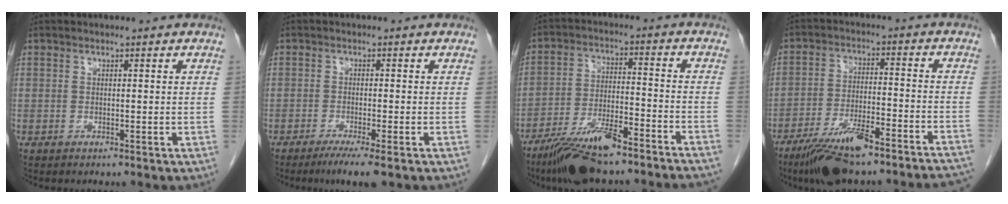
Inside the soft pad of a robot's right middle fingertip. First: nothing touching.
{"total": 4.6, "force": [-3.0, 0.1, 3.4], "torque": [-0.054, -0.013, -0.049]}
{"total": 15.0, "force": [-12.3, 1.2, 8.6], "torque": [-0.135, -0.009, -0.205]}
{"total": 16.5, "force": [-13.6, 1.8, 9.2], "torque": [-0.111, 0.007, -0.212]}